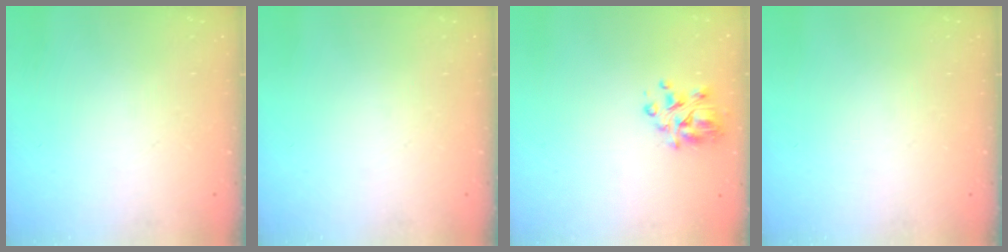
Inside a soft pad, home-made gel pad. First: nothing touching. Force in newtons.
{"total": 0.0}
{"total": 6.4, "press": 6.0, "slide": 2.3}
{"total": 0.0}